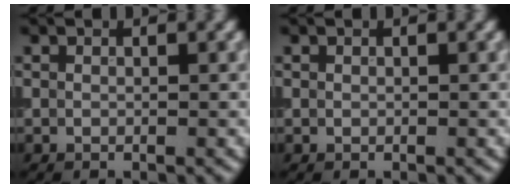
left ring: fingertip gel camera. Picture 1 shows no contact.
{"total": 0.0}